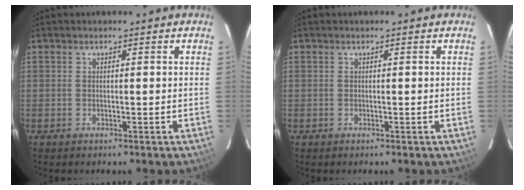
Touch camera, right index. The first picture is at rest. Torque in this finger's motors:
{"motor_torque": [0.00, 0.00, 0.00, 0.00]}